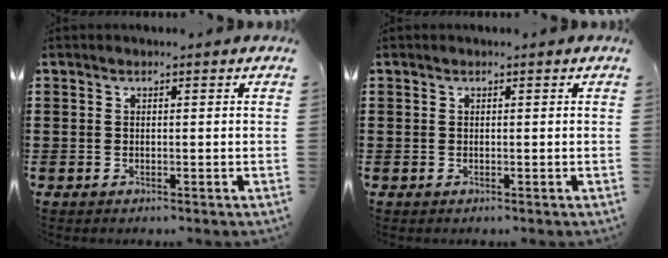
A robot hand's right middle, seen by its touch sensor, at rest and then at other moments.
{"total": 0.0}